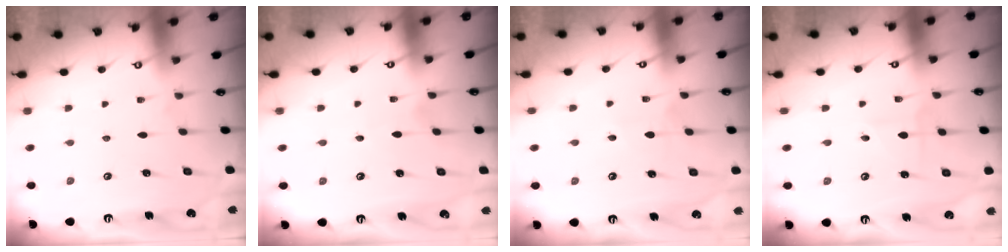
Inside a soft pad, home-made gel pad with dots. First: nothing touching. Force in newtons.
{"total": 2.0, "press": 2.0, "slide": 0.2}
{"total": 5.9, "press": 5.8, "slide": 0.6}
{"total": 2.5, "press": 2.4, "slide": 0.6}